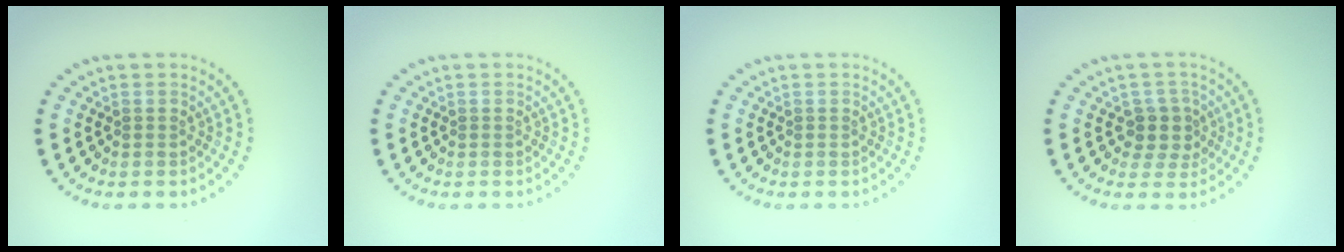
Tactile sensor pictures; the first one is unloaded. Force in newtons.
{"total": 0.0}
{"total": 0.0}
{"total": 2.5, "press": 2.0, "slide": 1.4}